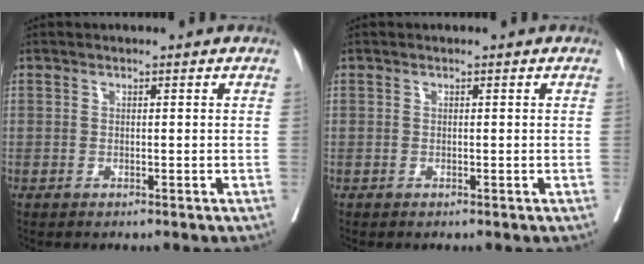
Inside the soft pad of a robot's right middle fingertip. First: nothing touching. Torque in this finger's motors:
{"motor_torque": [-1.04, -0.53, 0.00, 0.01]}